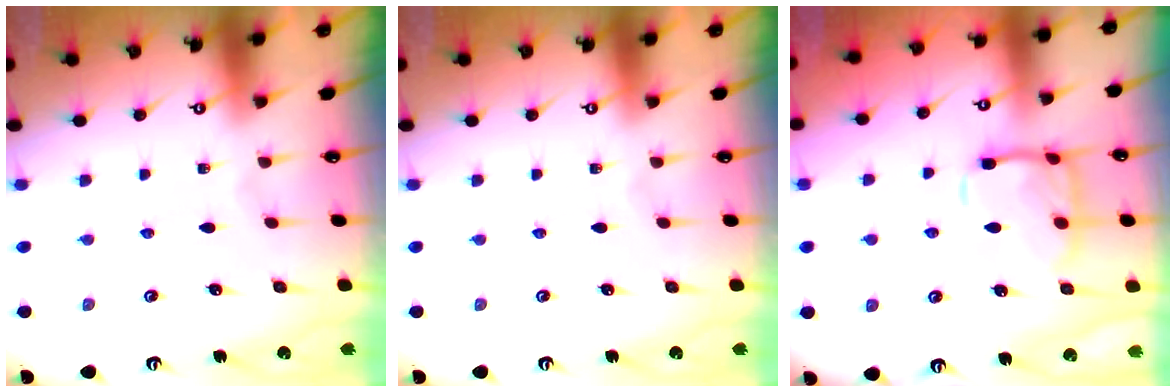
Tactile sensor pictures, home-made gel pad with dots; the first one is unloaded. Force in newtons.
{"total": 0.0}
{"total": 14.6, "press": 14.5, "slide": 1.2}